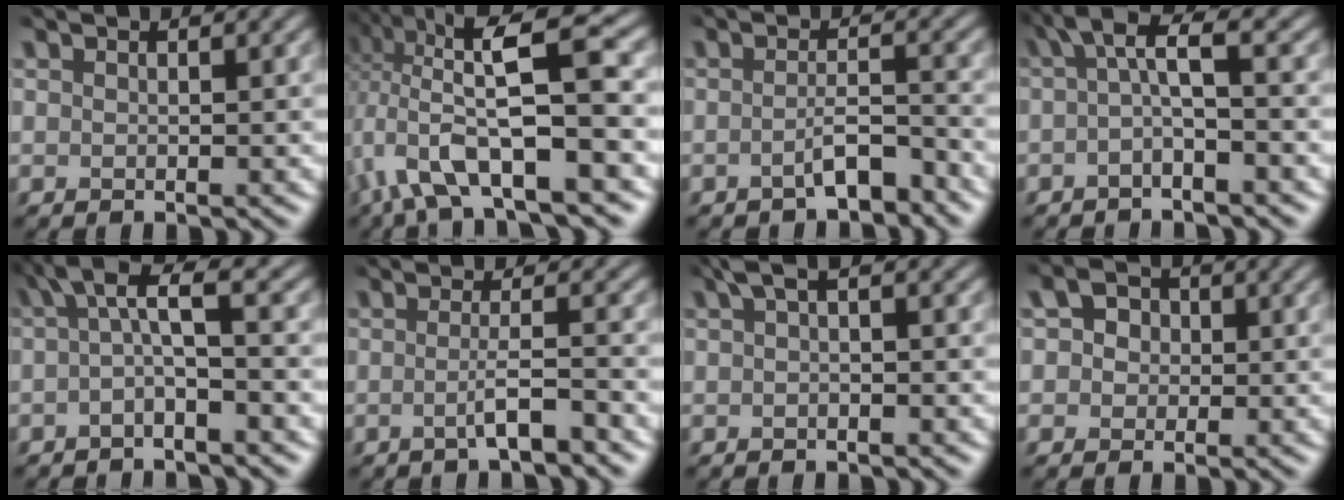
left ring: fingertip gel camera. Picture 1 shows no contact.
{"total": 10.5, "force": [-1.1, 3.1, 10.0], "torque": [-0.183, 0.002, -0.022]}
{"total": 2.5, "force": [-1.6, 0.5, 1.9], "torque": [-0.027, 0.010, -0.033]}
{"total": 3.1, "force": [0.1, 0.6, 3.0], "torque": [-0.056, 0.013, -0.004]}
{"total": 3.6, "force": [0.2, 0.7, 3.5], "torque": [-0.062, 0.017, -0.005]}
{"total": 2.8, "force": [-0.9, 0.4, 2.6], "torque": [-0.038, 0.004, -0.025]}
{"total": 1.6, "force": [0.3, 0.3, 1.6], "torque": [-0.028, 0.007, 0.004]}
{"total": 2.5, "force": [0.3, 2.2, 1.1], "torque": [-0.003, 0.006, -0.007]}